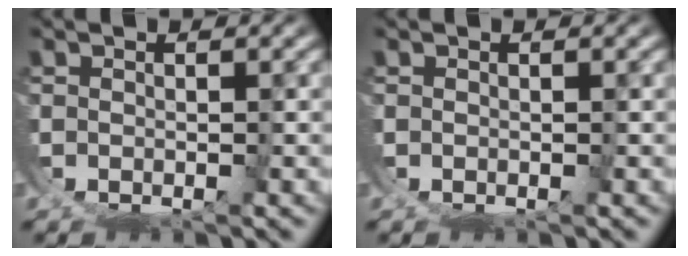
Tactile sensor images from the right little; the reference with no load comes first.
{"total": 0.0}